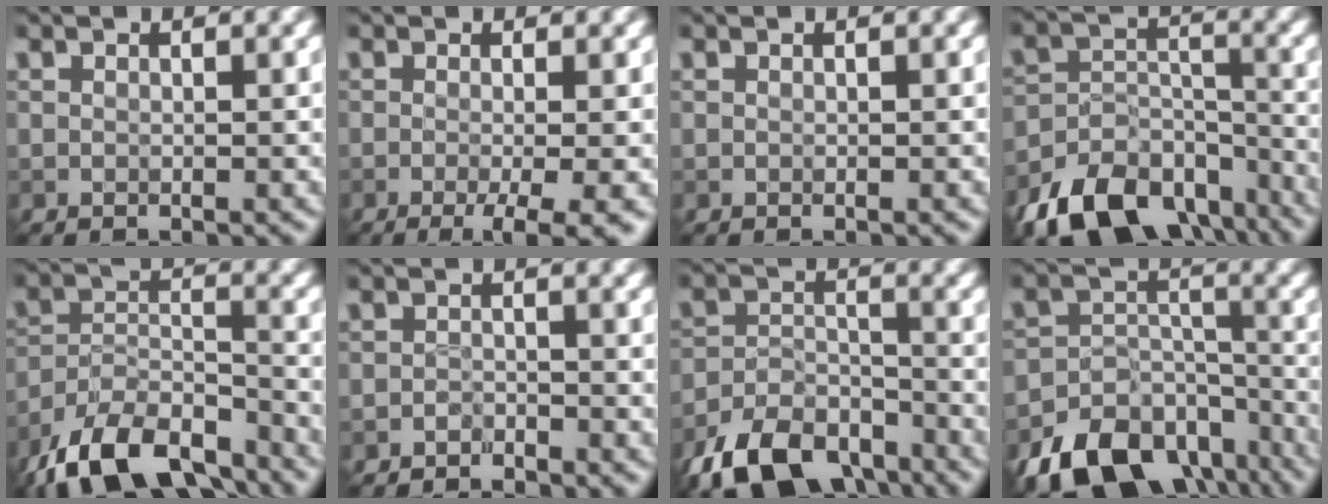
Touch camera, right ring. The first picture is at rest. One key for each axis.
{"total": 4.9, "fx": -1.6, "fy": 1.2, "fz": 4.4, "tx": -0.060, "ty": -0.011, "tz": -0.020}
{"total": 0.0}
{"total": 10.8, "fx": -7.7, "fy": 5.8, "fz": 4.8, "tx": -0.087, "ty": -0.007, "tz": -0.129}
{"total": 11.0, "fx": -8.5, "fy": 4.5, "fz": 5.4, "tx": -0.100, "ty": -0.003, "tz": -0.150}
{"total": 1.3, "fx": -1.2, "fy": 0.4, "fz": 0.2, "tx": 0.000, "ty": 0.001, "tz": -0.022}
{"total": 8.5, "fx": -6.2, "fy": 4.2, "fz": 4.0, "tx": -0.069, "ty": -0.013, "tz": -0.115}
{"total": 13.8, "fx": -10.0, "fy": 7.9, "fz": 5.3, "tx": -0.099, "ty": -0.023, "tz": -0.144}